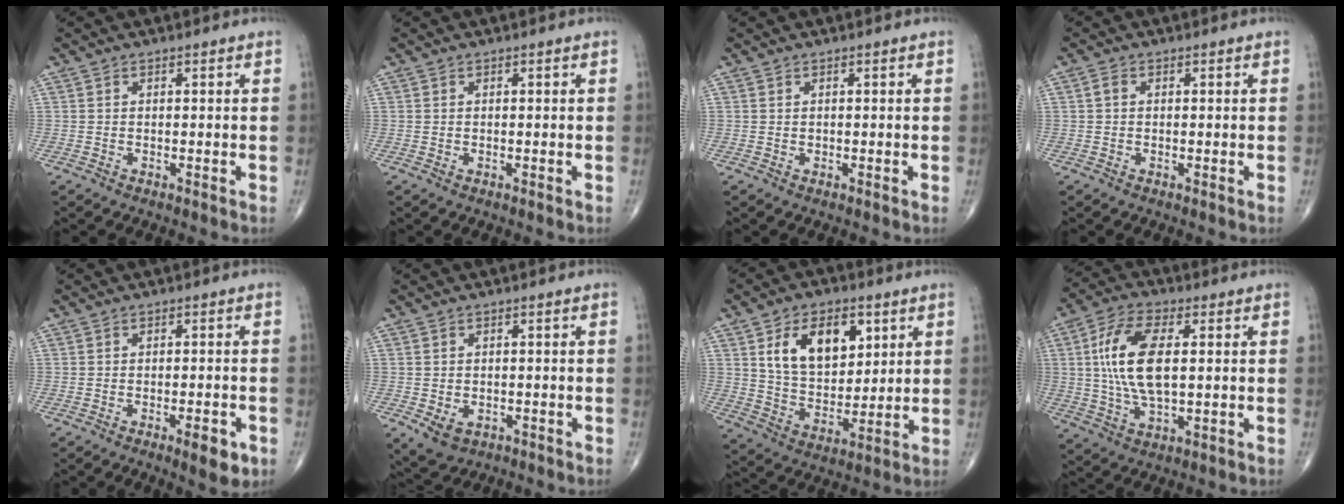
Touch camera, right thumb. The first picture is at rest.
{"total": 0.0}
{"total": 0.0}
{"total": 1.3, "force": [0.1, 1.0, 0.8], "torque": [-0.014, 0.004, 0.001]}
{"total": 5.0, "force": [-2.3, 1.6, 4.2], "torque": [-0.049, 0.001, -0.027]}
{"total": 4.3, "force": [-1.5, 3.2, 2.5], "torque": [-0.037, 0.000, -0.012]}
{"total": 14.8, "force": [5.7, 9.1, 10.2], "torque": [-0.130, -0.027, 0.110]}
{"total": 13.8, "force": [1.8, 6.3, 12.1], "torque": [-0.242, 0.002, 0.033]}